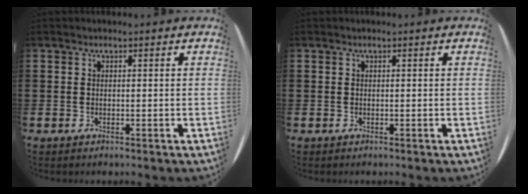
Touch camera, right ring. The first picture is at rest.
{"total": 0.0}